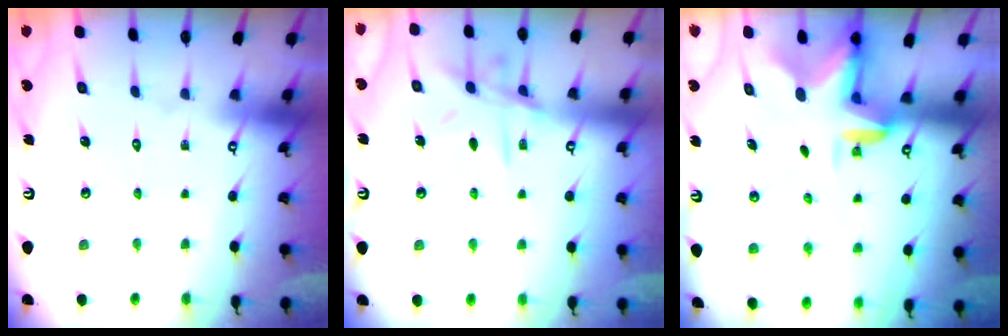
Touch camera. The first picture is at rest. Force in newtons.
{"total": 10.8, "press": 10.8, "slide": 0.8}
{"total": 4.9, "press": 4.6, "slide": 1.5}